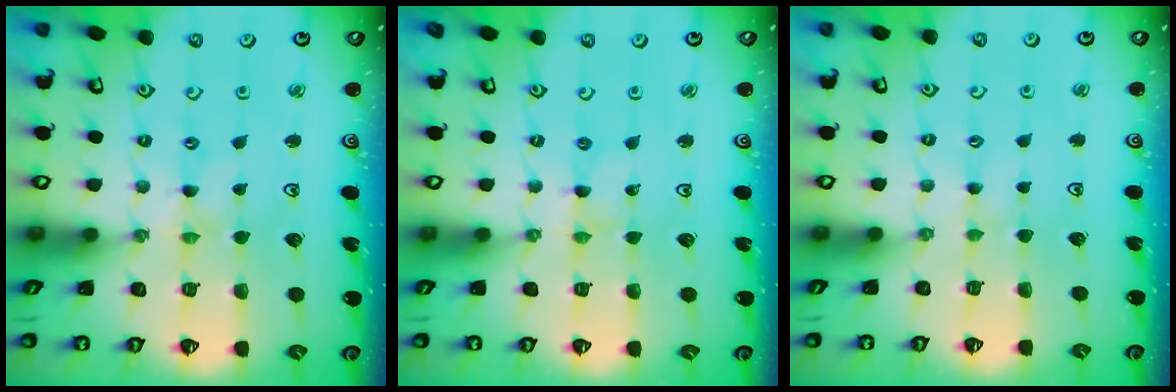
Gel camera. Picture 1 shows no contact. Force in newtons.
{"total": 1.3, "press": 1.3, "slide": 0.1}
{"total": 2.1, "press": 2.1, "slide": 0.3}